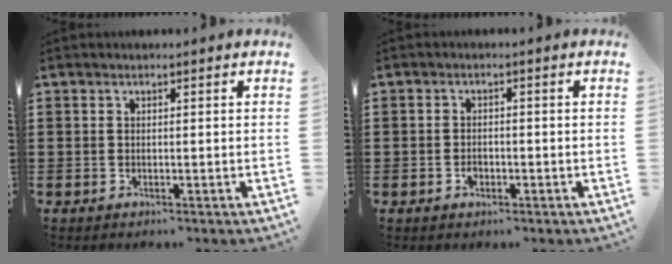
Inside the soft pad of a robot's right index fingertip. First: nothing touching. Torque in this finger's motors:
{"motor_torque": [0.86, 1.28, 0.00, 0.00]}